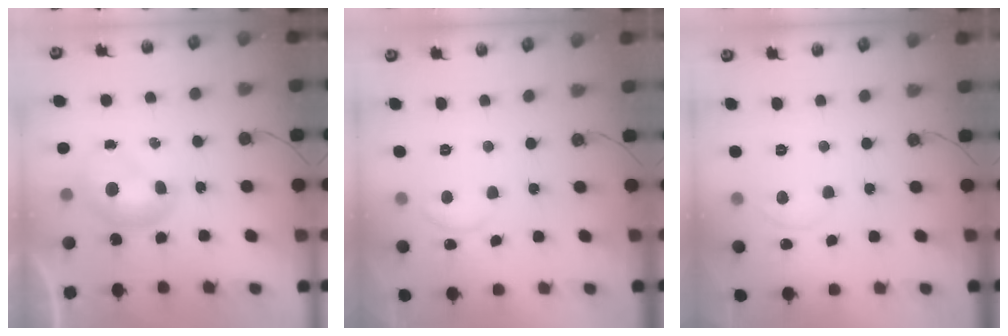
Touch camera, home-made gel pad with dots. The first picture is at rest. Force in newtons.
{"total": 0.5, "press": 0.4, "slide": 0.3}
{"total": 1.3, "press": 1.2, "slide": 0.2}